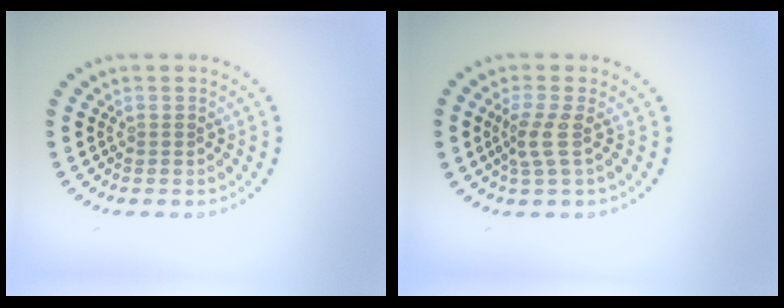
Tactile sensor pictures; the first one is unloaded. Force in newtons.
{"total": 2.3, "press": 1.6, "slide": 1.5}